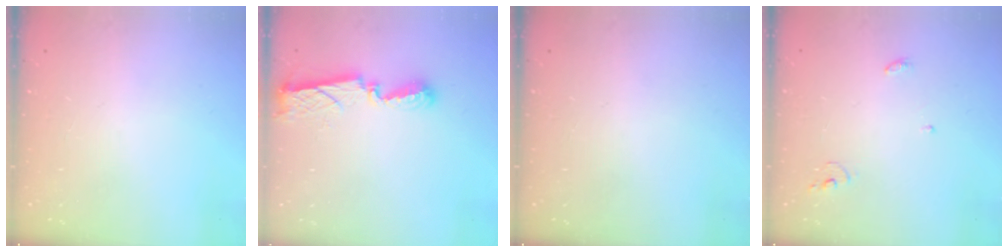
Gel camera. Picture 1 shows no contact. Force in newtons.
{"total": 8.7, "press": 8.7, "slide": 0.4}
{"total": 0.0}
{"total": 3.8, "press": 3.8, "slide": 0.4}